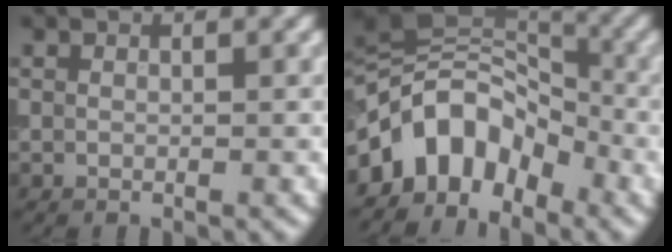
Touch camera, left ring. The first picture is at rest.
{"total": 7.9, "force": [-3.8, 5.3, 4.5], "torque": [-0.056, 0.016, -0.087]}